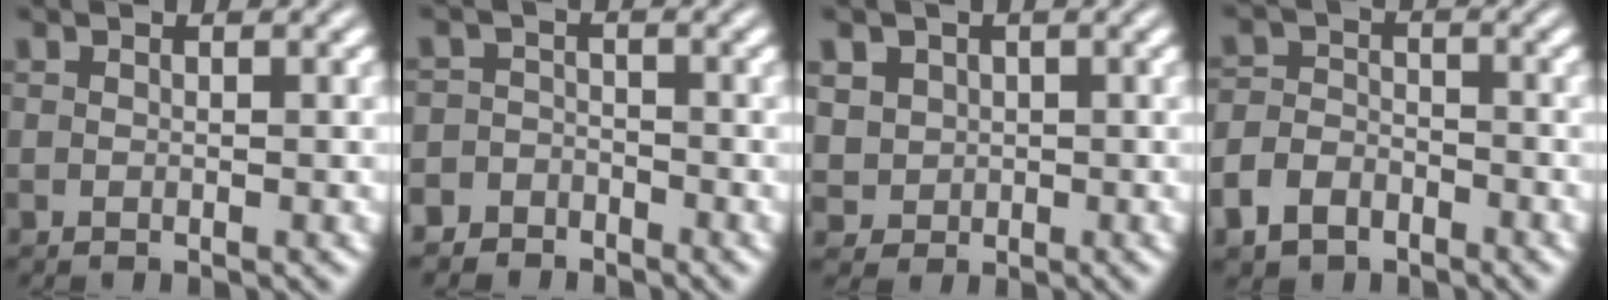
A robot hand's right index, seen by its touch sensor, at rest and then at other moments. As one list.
[{"total": 3.9, "force": [-3.4, 2.1, -0.2], "torque": [0.014, -0.014, -0.060]}, {"total": 5.0, "force": [0.4, 4.6, 1.8], "torque": [-0.053, -0.034, 0.022]}, {"total": 4.2, "force": [-2.9, 2.8, 1.0], "torque": [-0.013, -0.018, -0.045]}]